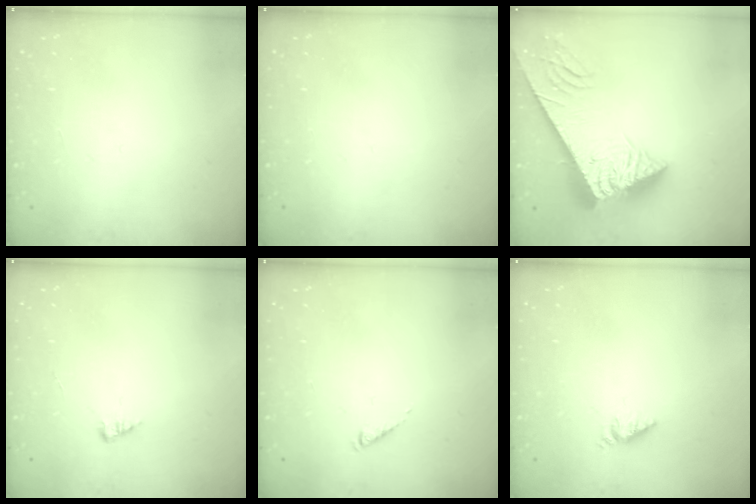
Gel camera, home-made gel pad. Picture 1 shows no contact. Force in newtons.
{"total": 0.0}
{"total": 10.7, "press": 10.6, "slide": 1.2}
{"total": 0.0}
{"total": 0.6, "press": 0.6, "slide": 0.1}
{"total": 2.6, "press": 2.6, "slide": 0.3}